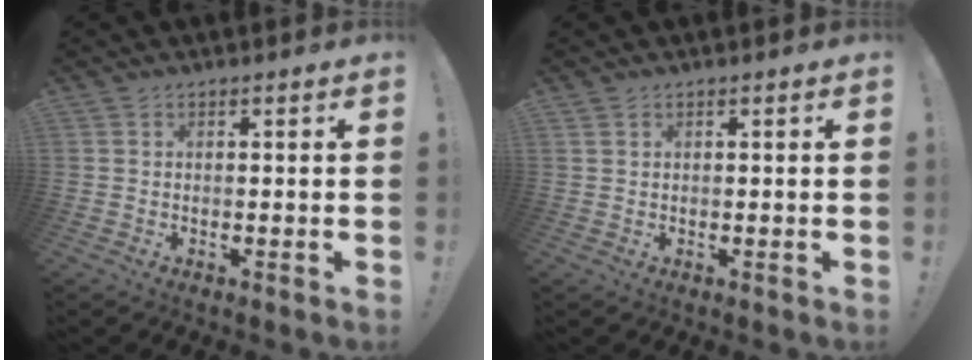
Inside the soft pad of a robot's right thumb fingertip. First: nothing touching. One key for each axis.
{"total": 0.9, "fx": 0.7, "fy": 0.6, "fz": 0.3, "tx": -0.010, "ty": 0.002, "tz": 0.014}